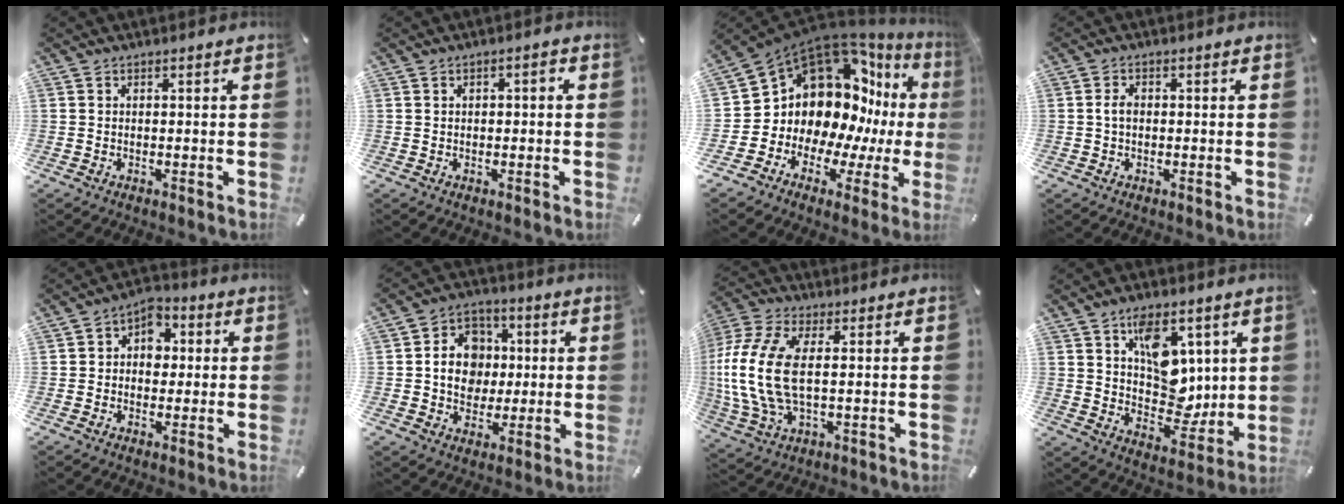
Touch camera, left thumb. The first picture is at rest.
{"total": 1.7, "force": [-0.1, 1.0, 1.4], "torque": [-0.028, 0.007, -0.005]}
{"total": 16.4, "force": [4.6, 12.6, 9.4], "torque": [-0.168, -0.090, 0.097]}
{"total": 2.4, "force": [-0.1, 1.6, 1.8], "torque": [-0.044, 0.001, -0.006]}
{"total": 5.9, "force": [0.0, 5.1, 2.9], "torque": [-0.038, 0.004, -0.005]}
{"total": 10.9, "force": [0.1, 9.4, 5.4], "torque": [-0.083, 0.014, 0.005]}
{"total": 15.8, "force": [1.2, 7.9, 13.6], "torque": [-0.308, -0.012, 0.023]}
{"total": 12.6, "force": [4.5, 8.9, 7.7], "torque": [-0.089, -0.028, 0.083]}